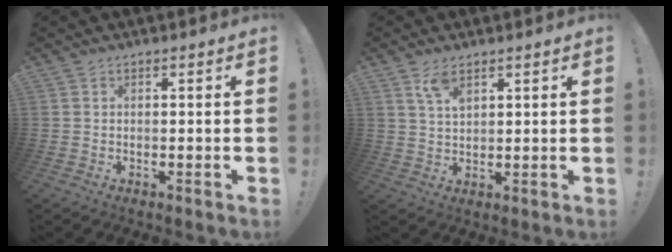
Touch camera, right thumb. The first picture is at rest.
{"total": 5.6, "force": [3.7, 2.4, 3.5], "torque": [-0.066, -0.014, 0.067]}